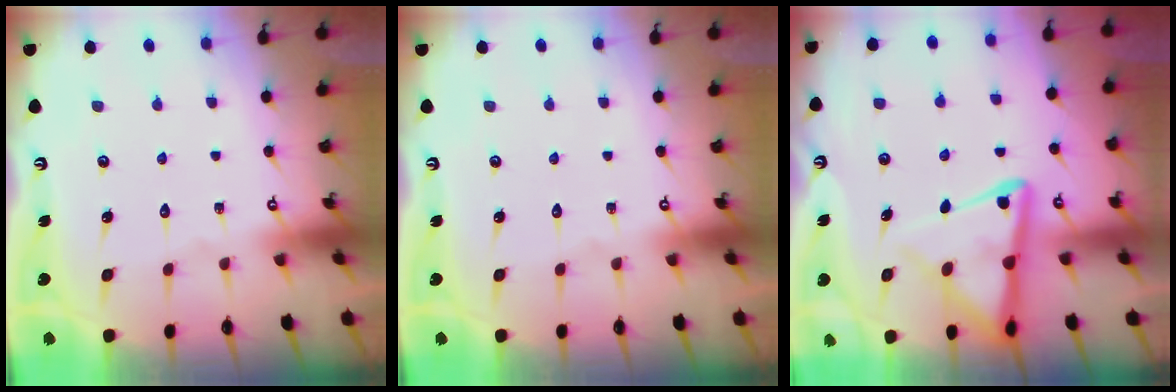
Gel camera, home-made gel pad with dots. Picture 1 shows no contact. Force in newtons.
{"total": 0.0}
{"total": 9.6, "press": 9.5, "slide": 1.1}